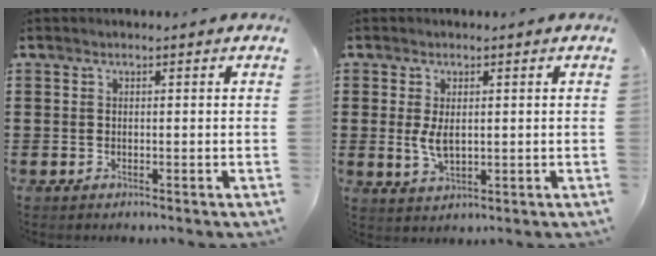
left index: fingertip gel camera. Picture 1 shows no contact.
{"total": 3.9, "force": [0.3, 1.9, 3.4], "torque": [-0.082, -0.002, 0.000]}